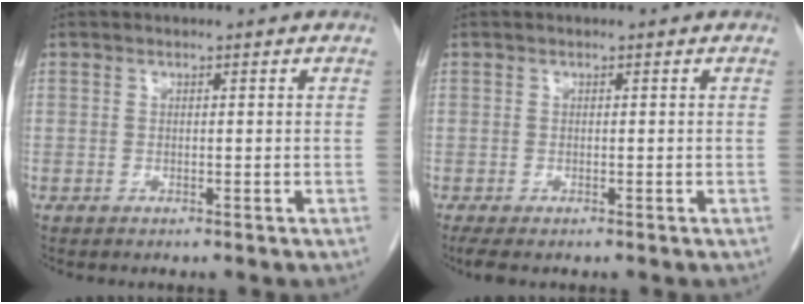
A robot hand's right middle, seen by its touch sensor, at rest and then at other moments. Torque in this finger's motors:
{"motor_torque": [0.37, -0.18, 0.08, 0.03]}